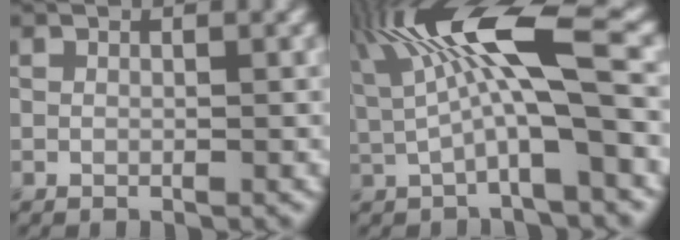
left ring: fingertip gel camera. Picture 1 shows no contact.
{"total": 9.6, "force": [2.2, 2.7, 9.0], "torque": [-0.164, 0.009, 0.034]}